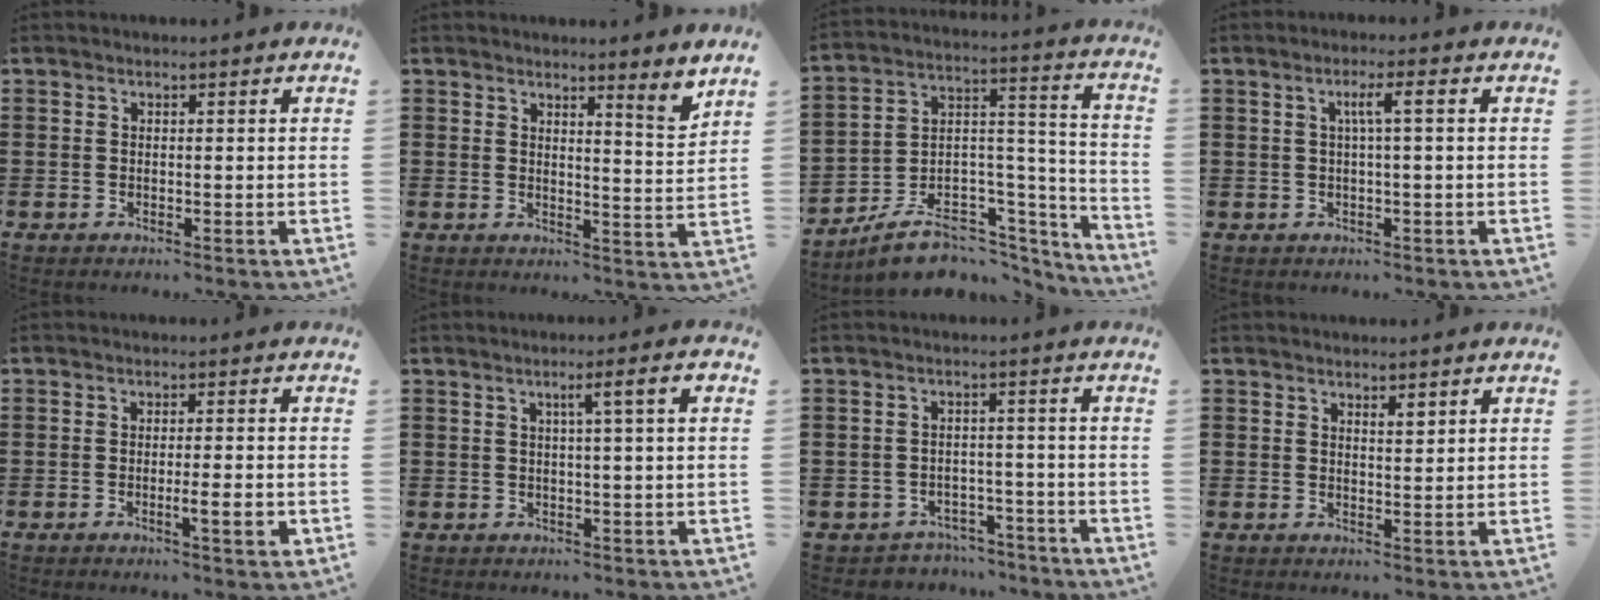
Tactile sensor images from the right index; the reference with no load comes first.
{"total": 3.9, "force": [3.5, -0.8, 1.5], "torque": [-0.034, -0.019, 0.059]}
{"total": 9.1, "force": [-6.6, 5.4, 3.2], "torque": [-0.057, 0.023, -0.115]}
{"total": 3.1, "force": [0.3, -0.1, 3.0], "torque": [-0.055, 0.000, 0.001]}
{"total": 4.0, "force": [-1.3, 0.2, 3.8], "torque": [-0.061, -0.008, -0.021]}
{"total": 3.9, "force": [0.8, -0.2, 3.8], "torque": [-0.071, -0.001, 0.009]}
{"total": 3.0, "force": [-2.8, 0.9, 0.0], "torque": [-0.009, 0.003, -0.060]}
{"total": 1.6, "force": [1.4, 0.4, 0.7], "torque": [-0.007, -0.001, 0.023]}